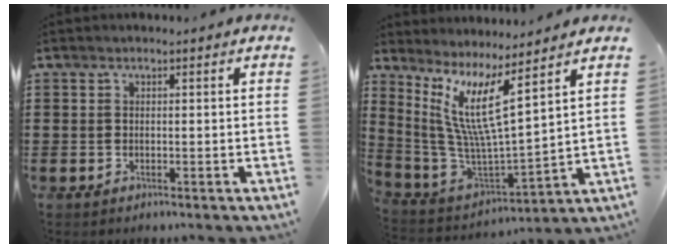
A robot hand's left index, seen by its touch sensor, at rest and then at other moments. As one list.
[{"total": 10.5, "force": [4.9, 1.5, 9.1], "torque": [-0.209, -0.042, 0.078]}]